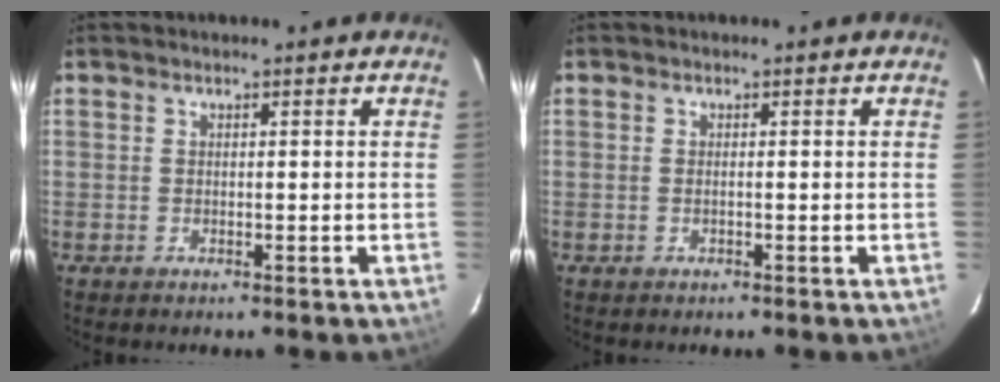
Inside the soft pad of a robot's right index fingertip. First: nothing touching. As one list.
[{"total": 0.5, "force": [-0.2, -0.1, 0.5], "torque": [-0.008, 0.002, -0.004]}]